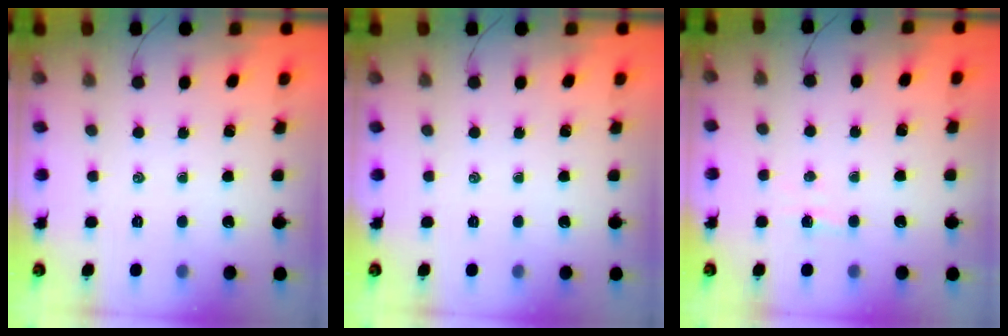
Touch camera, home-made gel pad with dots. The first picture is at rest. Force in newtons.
{"total": 0.0}
{"total": 3.0, "press": 2.9, "slide": 0.7}